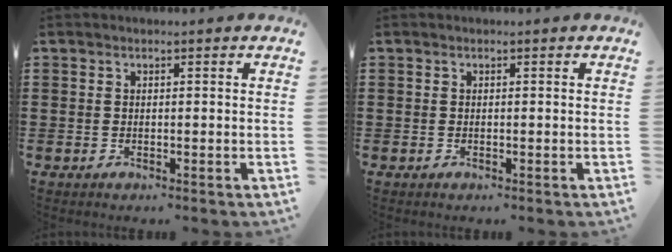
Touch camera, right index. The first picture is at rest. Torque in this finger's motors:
{"motor_torque": [0.87, 1.27, 0.03, 0.00]}